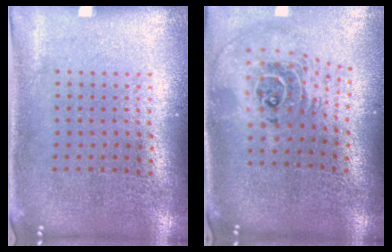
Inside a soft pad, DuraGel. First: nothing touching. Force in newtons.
{"total": 2.4, "press": 1.8, "slide": 1.6}